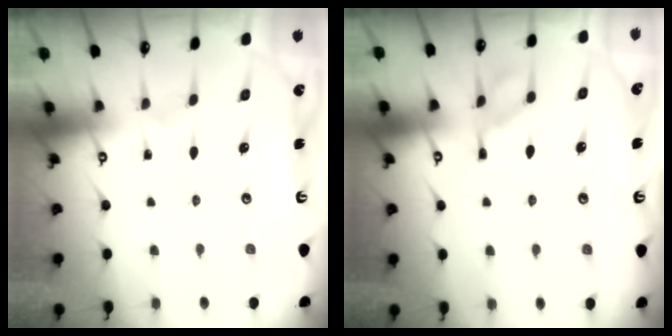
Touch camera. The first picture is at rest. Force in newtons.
{"total": 6.3, "press": 6.2, "slide": 0.8}